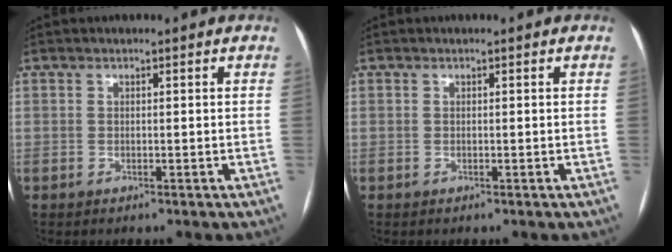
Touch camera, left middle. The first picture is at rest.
{"total": 0.0}